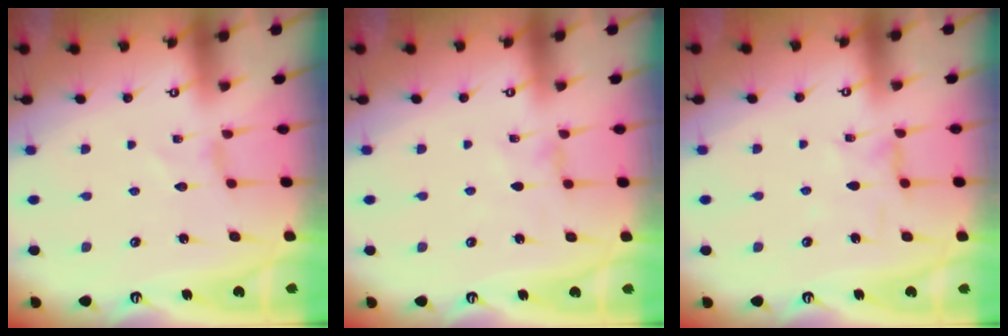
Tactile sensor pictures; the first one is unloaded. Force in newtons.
{"total": 0.8, "press": 0.8, "slide": 0.3}
{"total": 2.5, "press": 2.5, "slide": 0.4}